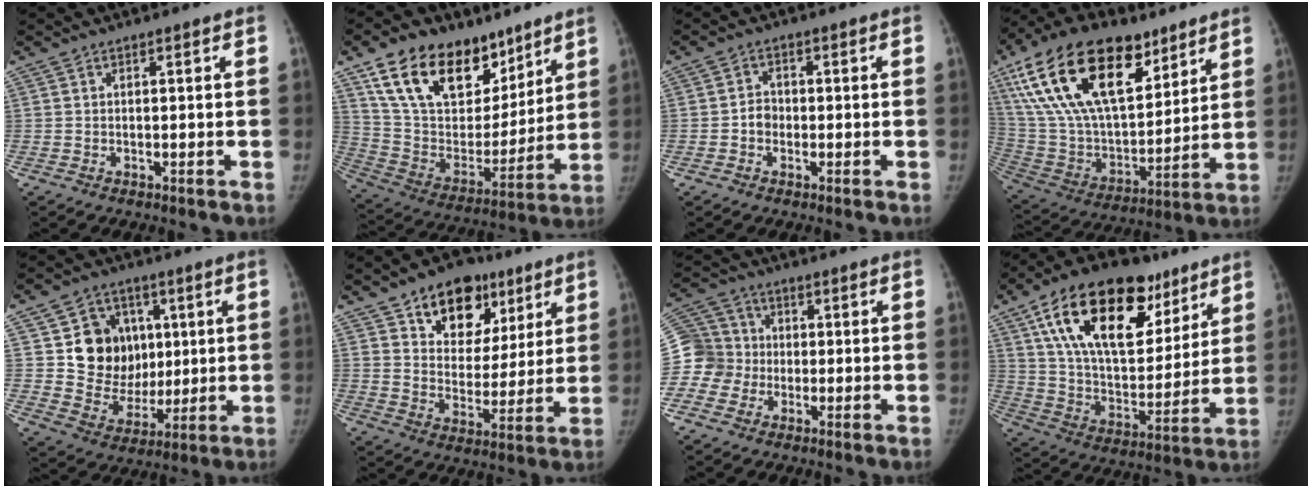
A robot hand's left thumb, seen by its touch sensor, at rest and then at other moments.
{"total": 24.2, "force": [15.0, 14.4, 12.3], "torque": [-0.173, -0.040, 0.270]}
{"total": 2.6, "force": [-0.7, 2.3, 1.0], "torque": [0.002, 0.011, -0.016]}
{"total": 29.8, "force": [15.5, 15.4, 20.3], "torque": [-0.372, -0.015, 0.280]}
{"total": 13.8, "force": [3.3, 12.2, 5.7], "torque": [-0.032, -0.005, 0.072]}
{"total": 15.9, "force": [9.0, 10.6, 7.7], "torque": [-0.056, -0.030, 0.144]}
{"total": 10.4, "force": [-1.7, 10.1, 2.0], "torque": [-0.023, 0.039, -0.032]}
{"total": 28.8, "force": [14.9, 15.3, 19.2], "torque": [-0.284, -0.013, 0.253]}